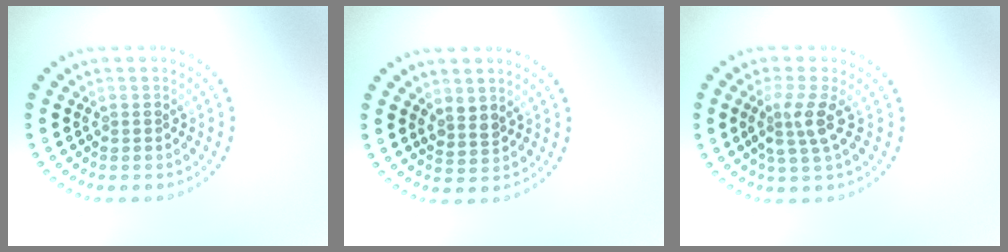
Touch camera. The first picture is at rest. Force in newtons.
{"total": 1.5, "press": 1.2, "slide": 0.8}
{"total": 2.7, "press": 2.1, "slide": 1.8}